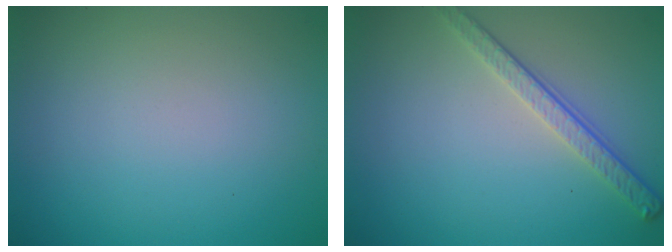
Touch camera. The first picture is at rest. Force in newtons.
{"total": 2.9, "press": 2.5, "slide": 1.5}